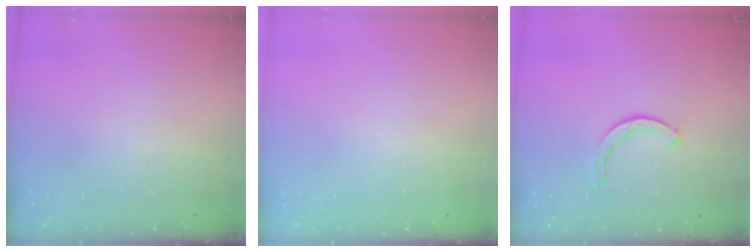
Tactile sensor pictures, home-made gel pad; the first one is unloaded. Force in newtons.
{"total": 2.5, "press": 2.5, "slide": 0.2}
{"total": 2.3, "press": 2.3, "slide": 0.3}